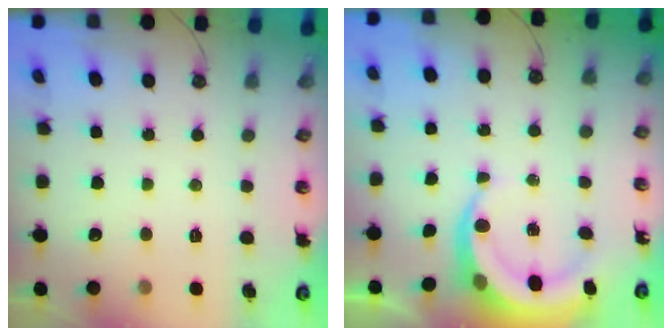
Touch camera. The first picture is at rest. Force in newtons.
{"total": 7.2, "press": 7.2, "slide": 0.7}